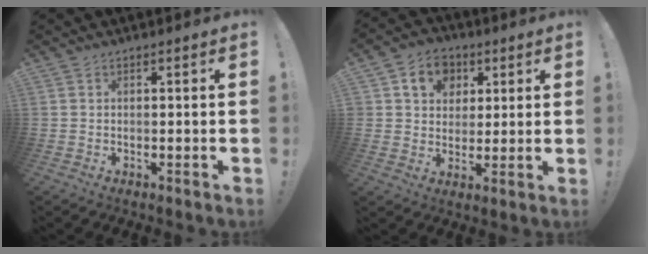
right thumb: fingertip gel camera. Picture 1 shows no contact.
{"total": 10.5, "force": [4.0, 8.7, 4.3], "torque": [-0.059, -0.012, 0.079]}